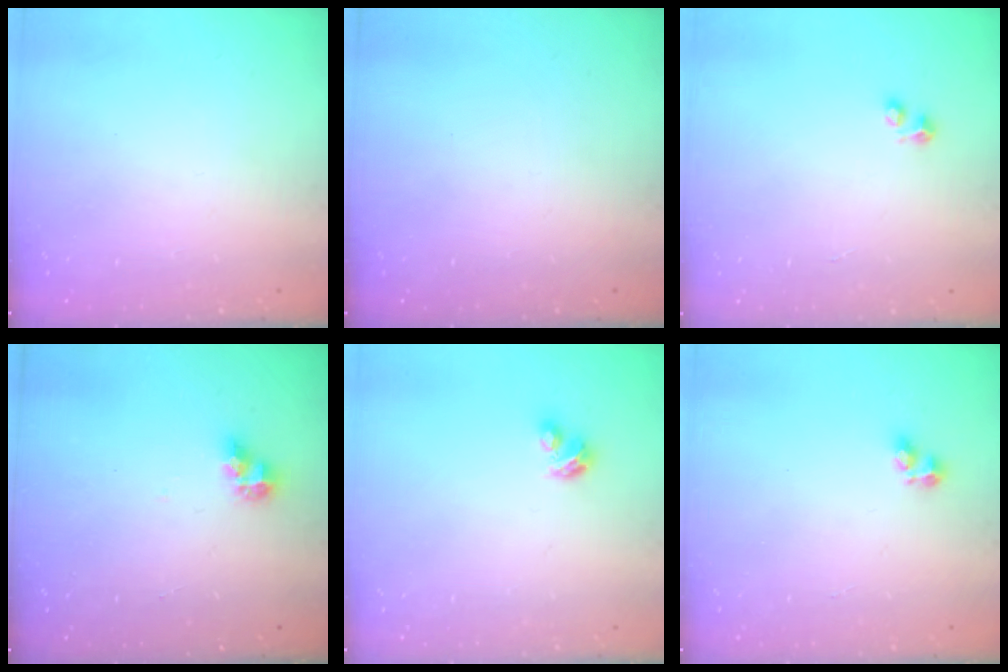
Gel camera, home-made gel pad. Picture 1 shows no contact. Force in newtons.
{"total": 0.0}
{"total": 2.4, "press": 2.4, "slide": 0.4}
{"total": 6.3, "press": 6.3, "slide": 0.5}
{"total": 2.9, "press": 2.8, "slide": 0.5}
{"total": 3.5, "press": 3.3, "slide": 1.2}